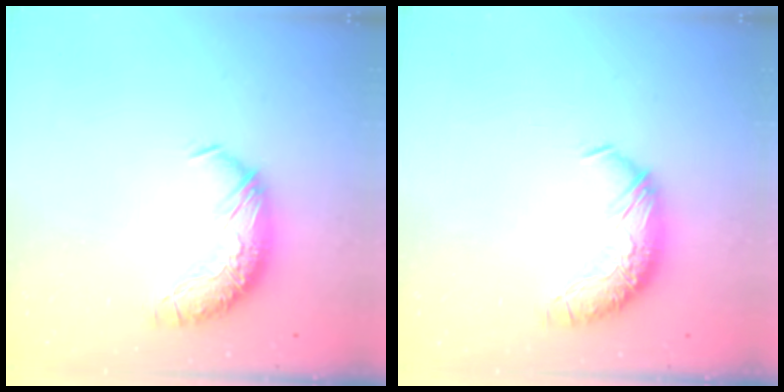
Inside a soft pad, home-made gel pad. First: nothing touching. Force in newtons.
{"total": 0.0}